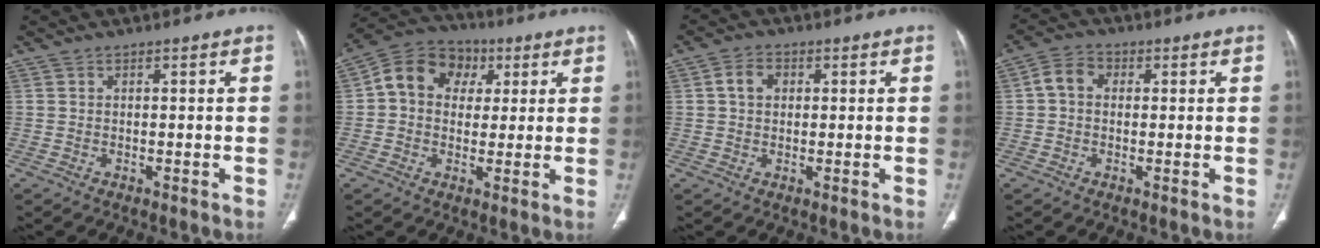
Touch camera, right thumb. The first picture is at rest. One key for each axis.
{"total": 11.3, "fx": 2.6, "fy": 9.3, "fz": 5.9, "tx": -0.077, "ty": 0.017, "tz": 0.031}
{"total": 3.5, "fx": 0.7, "fy": 2.7, "fz": 2.1, "tx": -0.034, "ty": 0.010, "tz": 0.011}
{"total": 4.7, "fx": 0.5, "fy": 3.7, "fz": 2.9, "tx": -0.044, "ty": 0.016, "tz": 0.002}